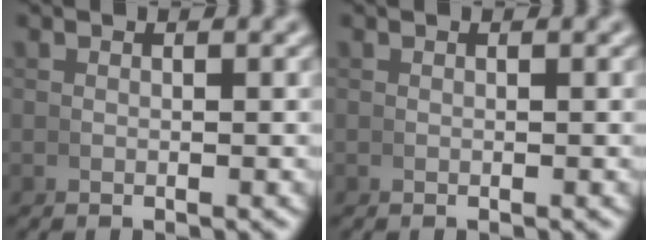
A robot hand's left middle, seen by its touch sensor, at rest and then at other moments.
{"total": 0.0}